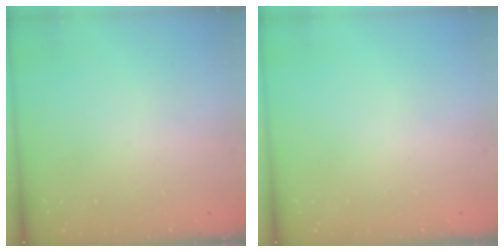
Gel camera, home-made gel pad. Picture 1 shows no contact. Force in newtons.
{"total": 0.0}